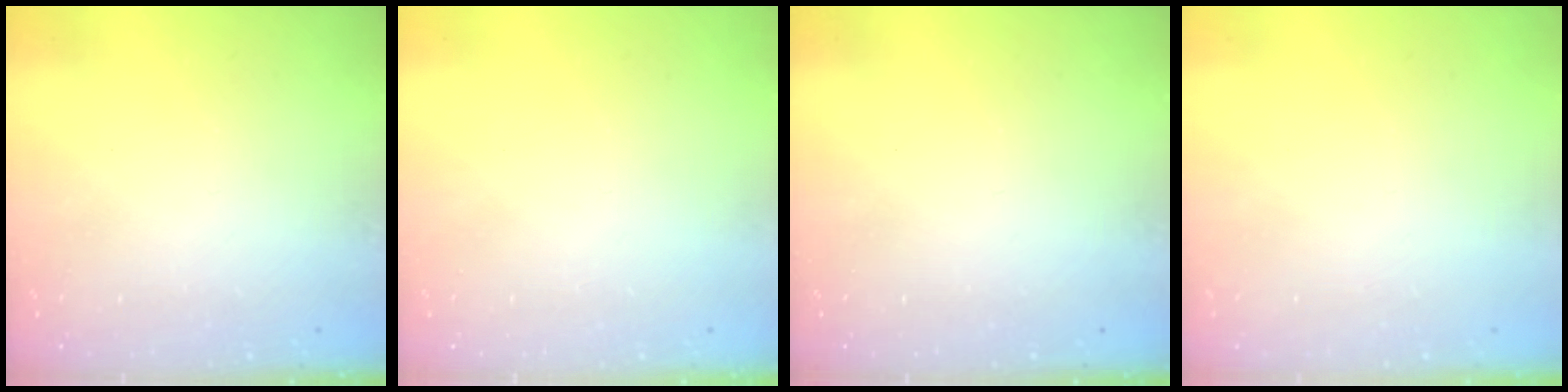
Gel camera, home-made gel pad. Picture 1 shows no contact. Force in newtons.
{"total": 0.0}
{"total": 0.0}
{"total": 0.0}